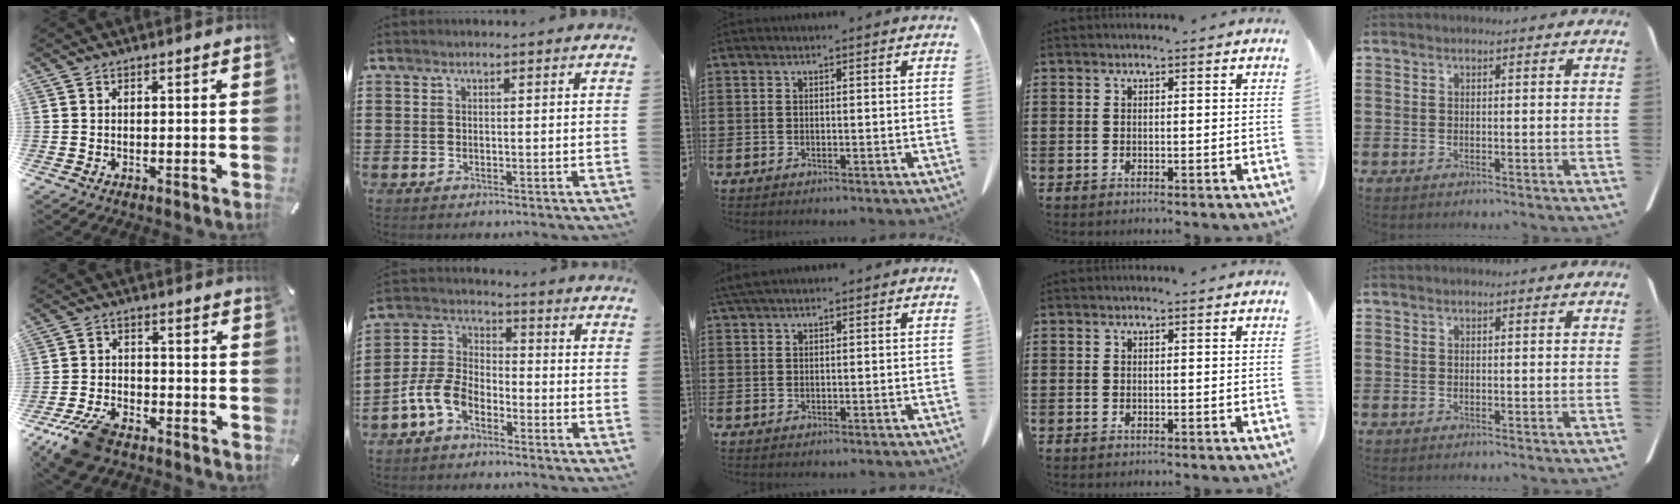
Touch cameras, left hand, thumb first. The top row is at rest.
{"thumb": {"total": 10.6, "force": [-7.6, 4.9, 5.6], "torque": [-0.113, 0.035, -0.141]}, "index": {"total": 7.1, "force": [-4.5, 3.7, 4.0], "torque": [-0.121, -0.003, -0.098]}, "middle": {"total": 2.4, "force": [1.8, 0.6, 1.5], "torque": [-0.035, 0.005, 0.034]}}